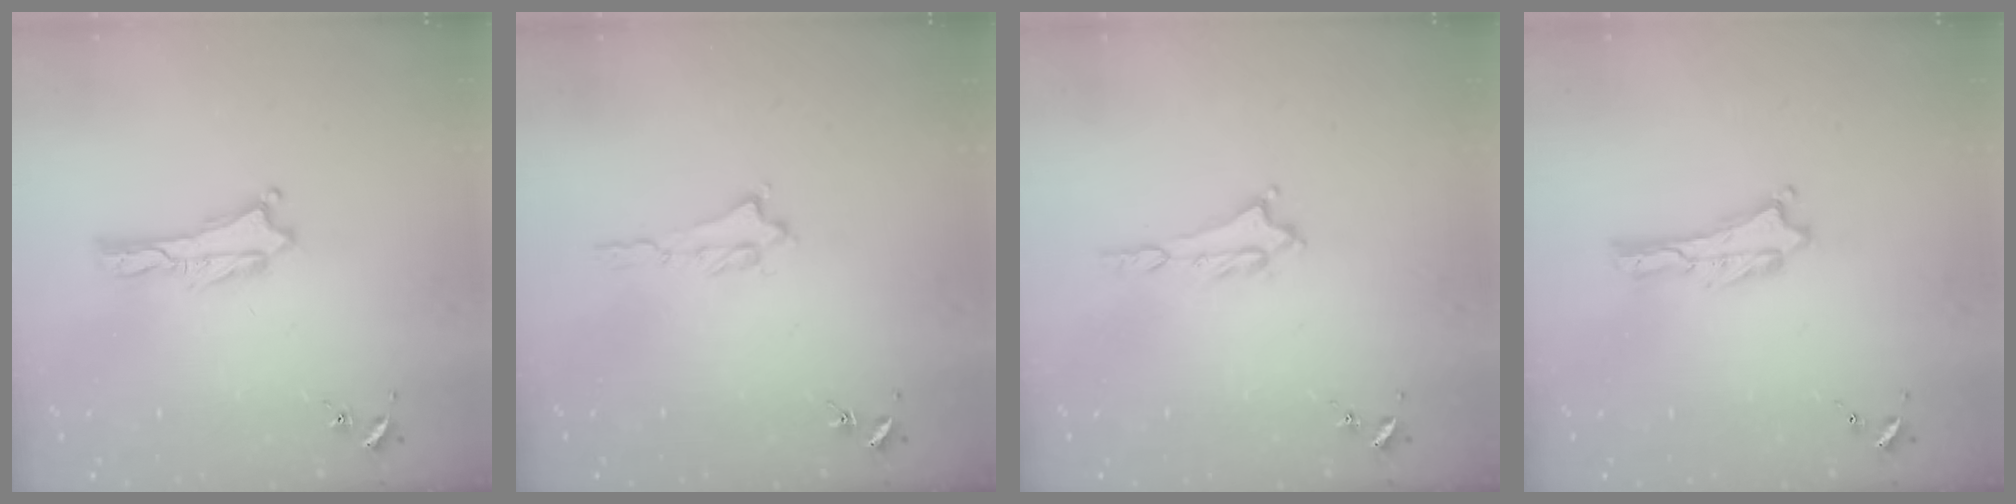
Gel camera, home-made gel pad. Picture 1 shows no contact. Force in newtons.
{"total": 1.2, "press": 1.2, "slide": 0.3}
{"total": 1.2, "press": 1.2, "slide": 0.2}
{"total": 0.0}